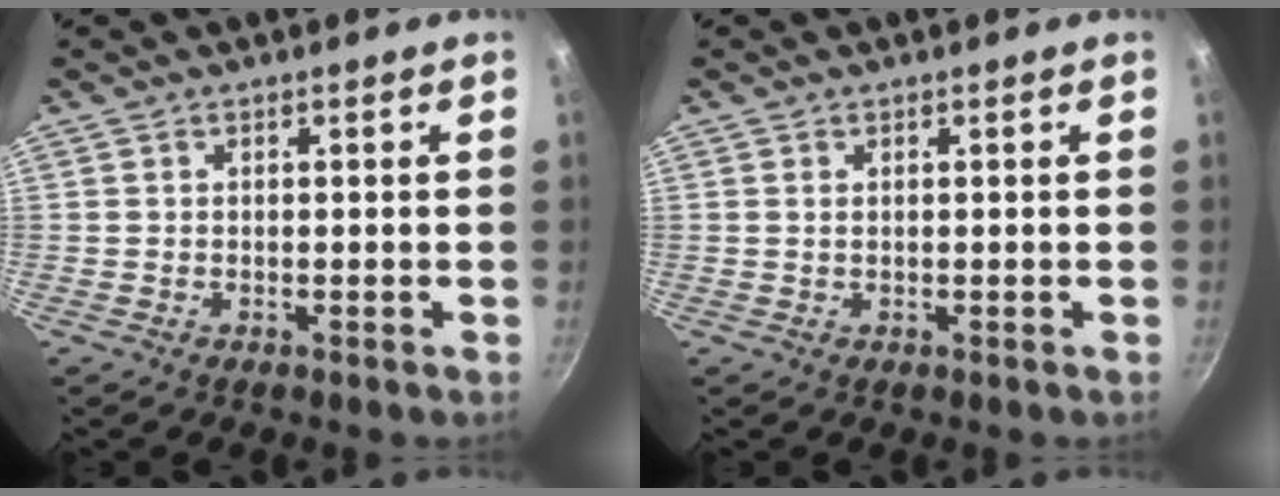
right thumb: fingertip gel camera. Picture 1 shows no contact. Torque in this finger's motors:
{"motor_torque": [-0.22, 0.03, -0.45, 0.06, -0.02]}